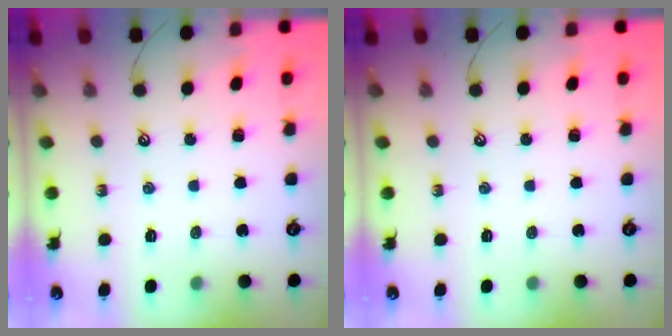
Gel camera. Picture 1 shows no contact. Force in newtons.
{"total": 0.0}